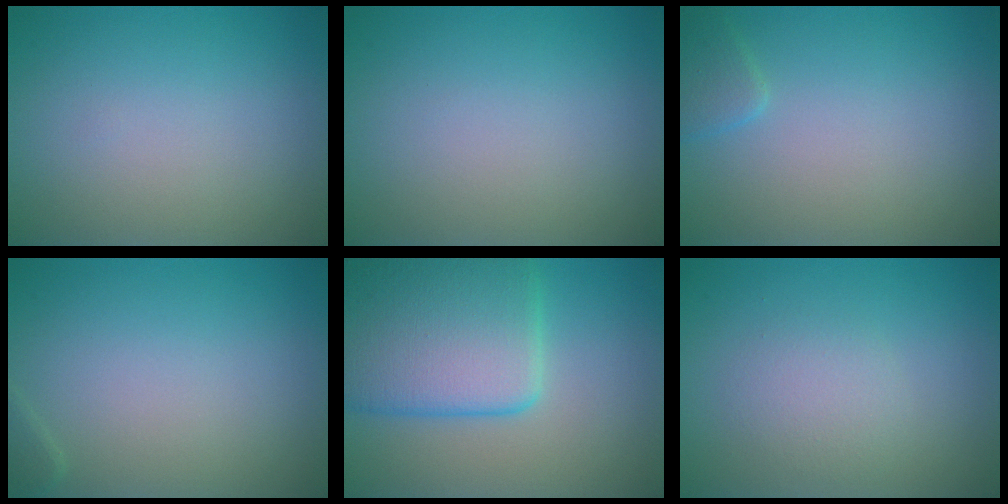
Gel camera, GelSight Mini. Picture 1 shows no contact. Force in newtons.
{"total": 0.0}
{"total": 1.4, "press": 1.4, "slide": 0.1}
{"total": 0.7, "press": 0.7, "slide": 0.0}
{"total": 9.1, "press": 9.0, "slide": 0.4}
{"total": 2.0, "press": 2.0, "slide": 0.2}